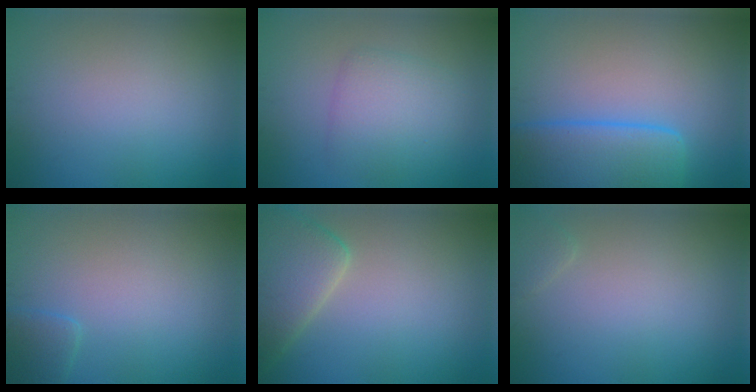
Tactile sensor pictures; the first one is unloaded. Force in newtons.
{"total": 3.6, "press": 3.6, "slide": 0.2}
{"total": 8.5, "press": 8.5, "slide": 0.7}
{"total": 1.6, "press": 1.6, "slide": 0.1}
{"total": 5.3, "press": 5.3, "slide": 0.4}
{"total": 0.8, "press": 0.8, "slide": 0.0}